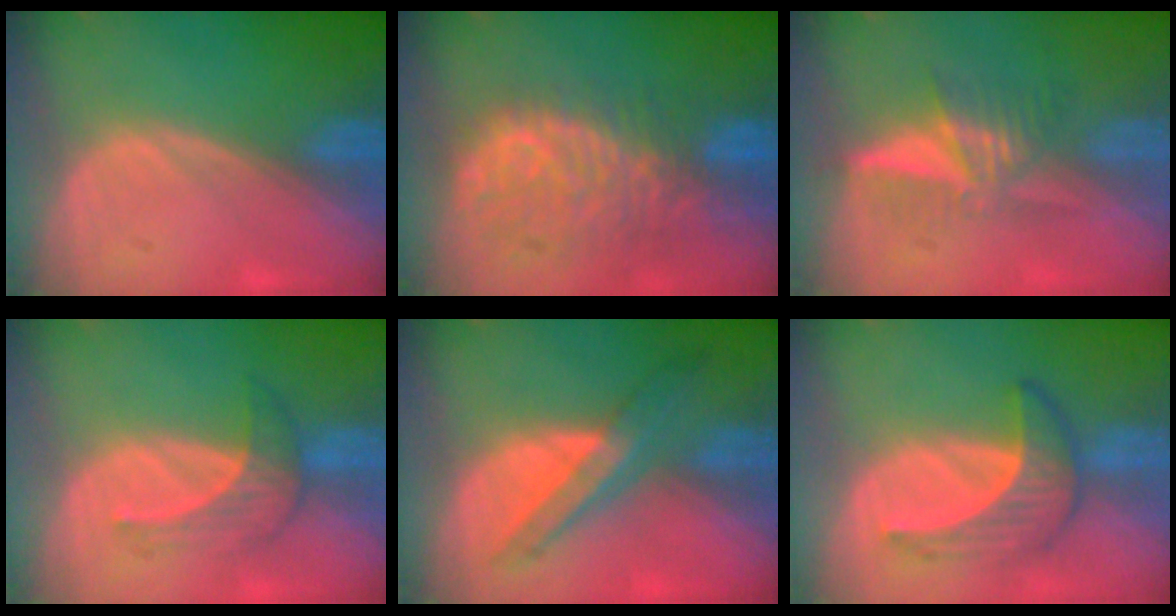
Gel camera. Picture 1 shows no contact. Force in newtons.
{"total": 11.5, "press": 9.7, "slide": 6.1}
{"total": 5.5, "press": 5.0, "slide": 2.2}
{"total": 4.5, "press": 4.5, "slide": 0.4}
{"total": 7.2, "press": 6.1, "slide": 3.8}
{"total": 6.4, "press": 6.2, "slide": 1.7}